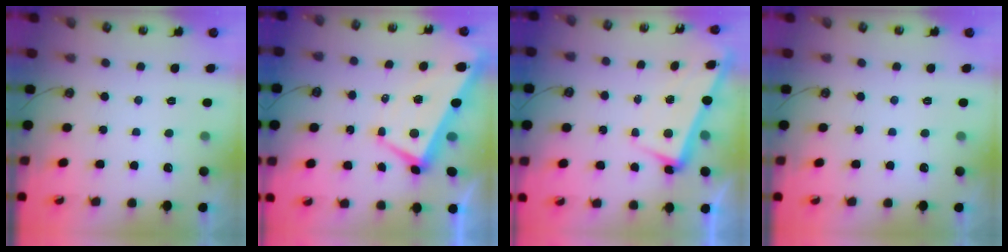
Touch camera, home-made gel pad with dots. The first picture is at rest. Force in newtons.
{"total": 1.4, "press": 1.1, "slide": 0.8}
{"total": 3.0, "press": 2.8, "slide": 1.1}
{"total": 0.0}